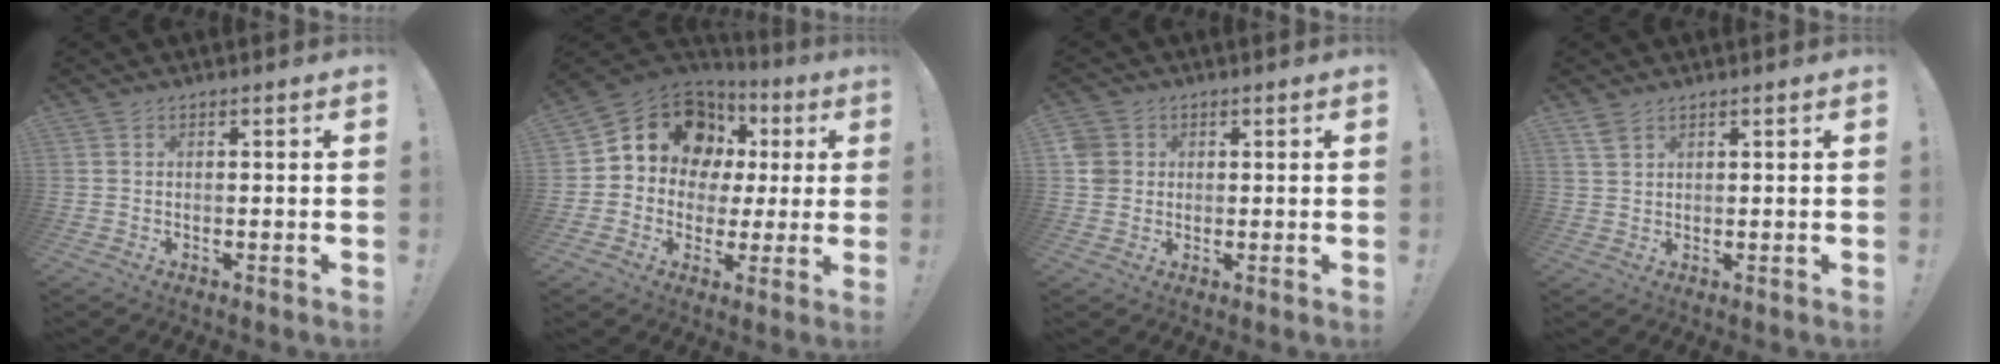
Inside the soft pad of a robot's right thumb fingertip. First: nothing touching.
{"total": 14.4, "force": [6.1, 11.1, 6.8], "torque": [-0.101, -0.034, 0.124]}
{"total": 4.6, "force": [0.9, 4.3, 1.3], "torque": [-0.038, 0.002, 0.017]}
{"total": 2.8, "force": [2.0, 1.3, 1.4], "torque": [-0.024, -0.009, 0.038]}